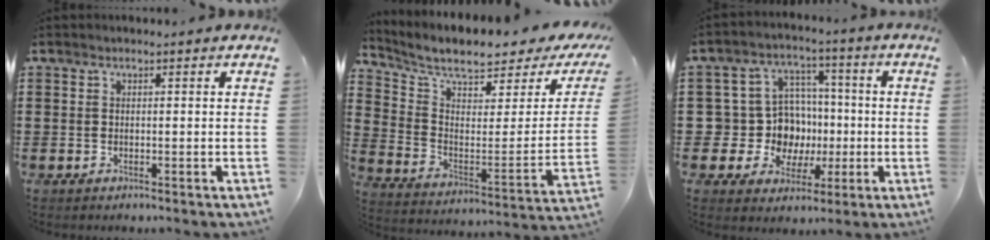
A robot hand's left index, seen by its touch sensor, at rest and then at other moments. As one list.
[{"total": 6.3, "force": [5.2, 1.2, 3.3], "torque": [-0.082, -0.047, 0.082]}, {"total": 10.1, "force": [-0.2, 9.6, 3.3], "torque": [-0.102, 0.009, 0.009]}]